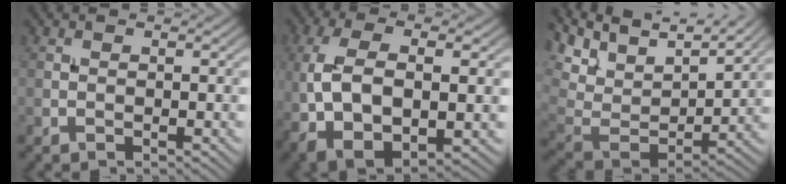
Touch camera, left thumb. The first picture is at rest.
{"total": 10.8, "force": [-1.1, 5.8, 9.1], "torque": [-0.208, -0.016, -0.013]}
{"total": 12.0, "force": [7.8, 4.9, 7.7], "torque": [-0.193, 0.010, 0.135]}